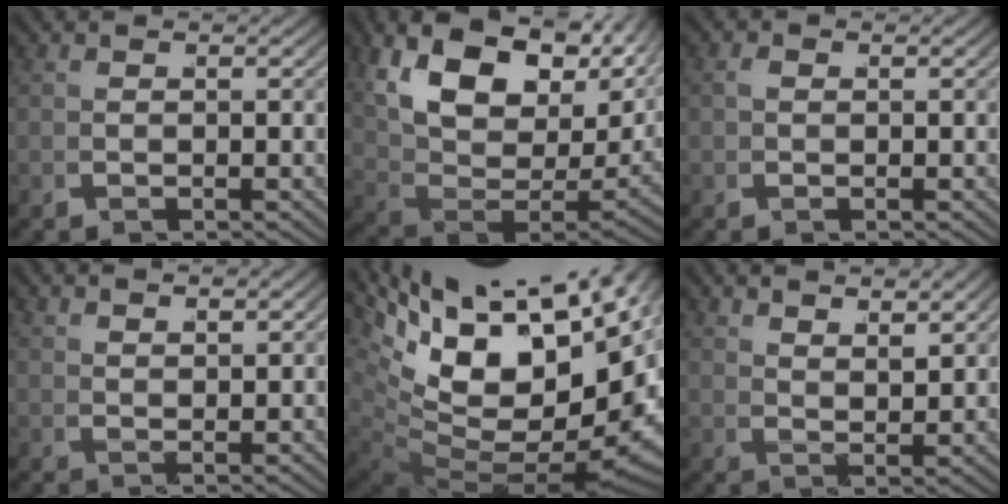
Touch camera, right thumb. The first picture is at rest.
{"total": 15.6, "force": [5.0, 8.8, 11.8], "torque": [-0.210, -0.011, 0.087]}
{"total": 0.5, "force": [0.2, 0.4, 0.3], "torque": [-0.009, -0.007, 0.005]}
{"total": 2.1, "force": [2.1, -0.2, 0.3], "torque": [0.003, 0.004, 0.044]}
{"total": 23.6, "force": [2.7, 15.3, 17.7], "torque": [-0.304, -0.043, 0.063]}
{"total": 3.5, "force": [3.3, 0.2, 1.2], "torque": [-0.010, 0.001, 0.068]}